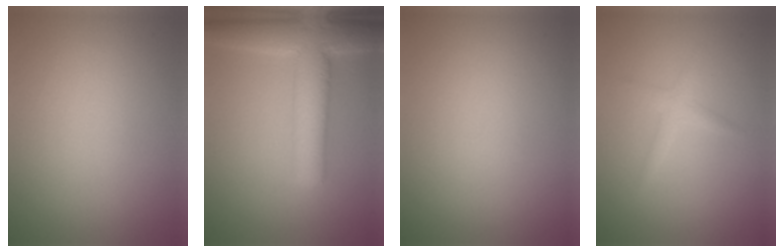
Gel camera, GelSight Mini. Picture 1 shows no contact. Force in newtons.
{"total": 7.5, "press": 7.5, "slide": 0.2}
{"total": 0.0}
{"total": 1.3, "press": 1.3, "slide": 0.0}